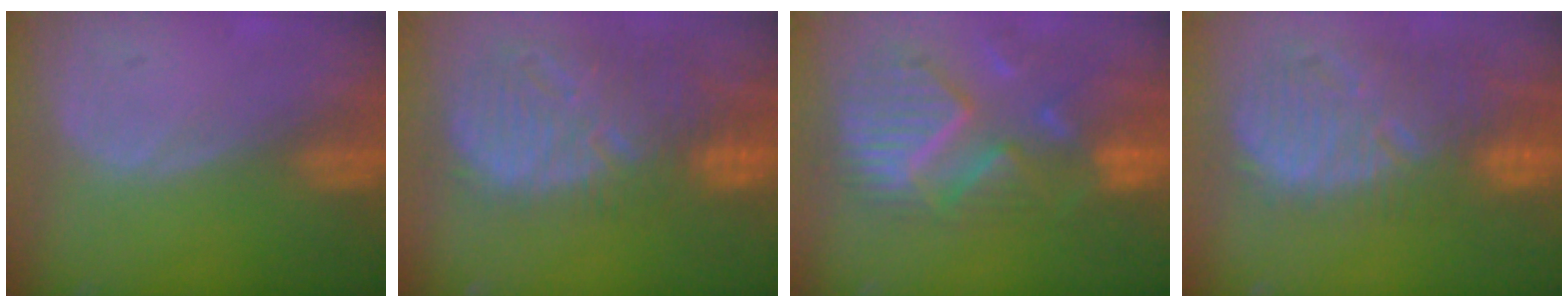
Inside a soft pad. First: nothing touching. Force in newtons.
{"total": 13.4, "press": 11.5, "slide": 7.0}
{"total": 12.0, "press": 10.5, "slide": 5.9}
{"total": 12.6, "press": 11.2, "slide": 5.8}